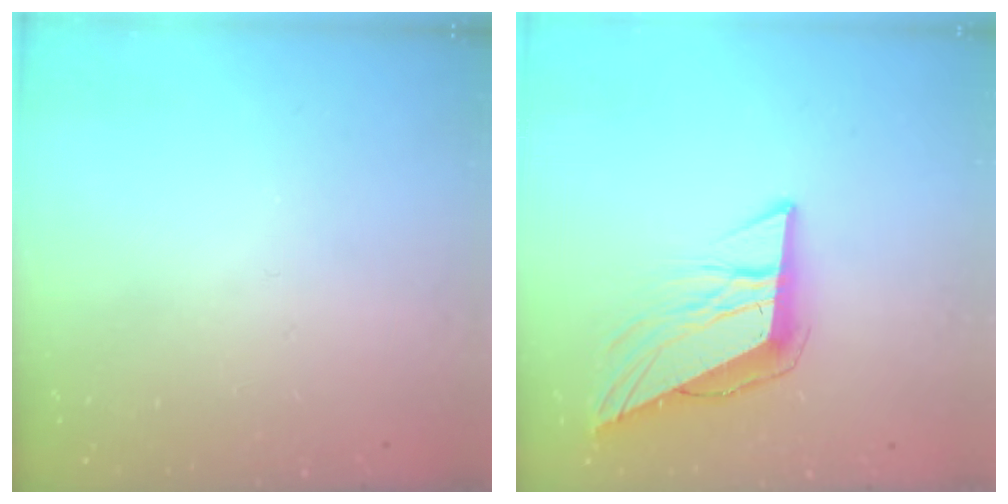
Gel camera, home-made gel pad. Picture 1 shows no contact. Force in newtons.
{"total": 9.9, "press": 9.9, "slide": 0.8}